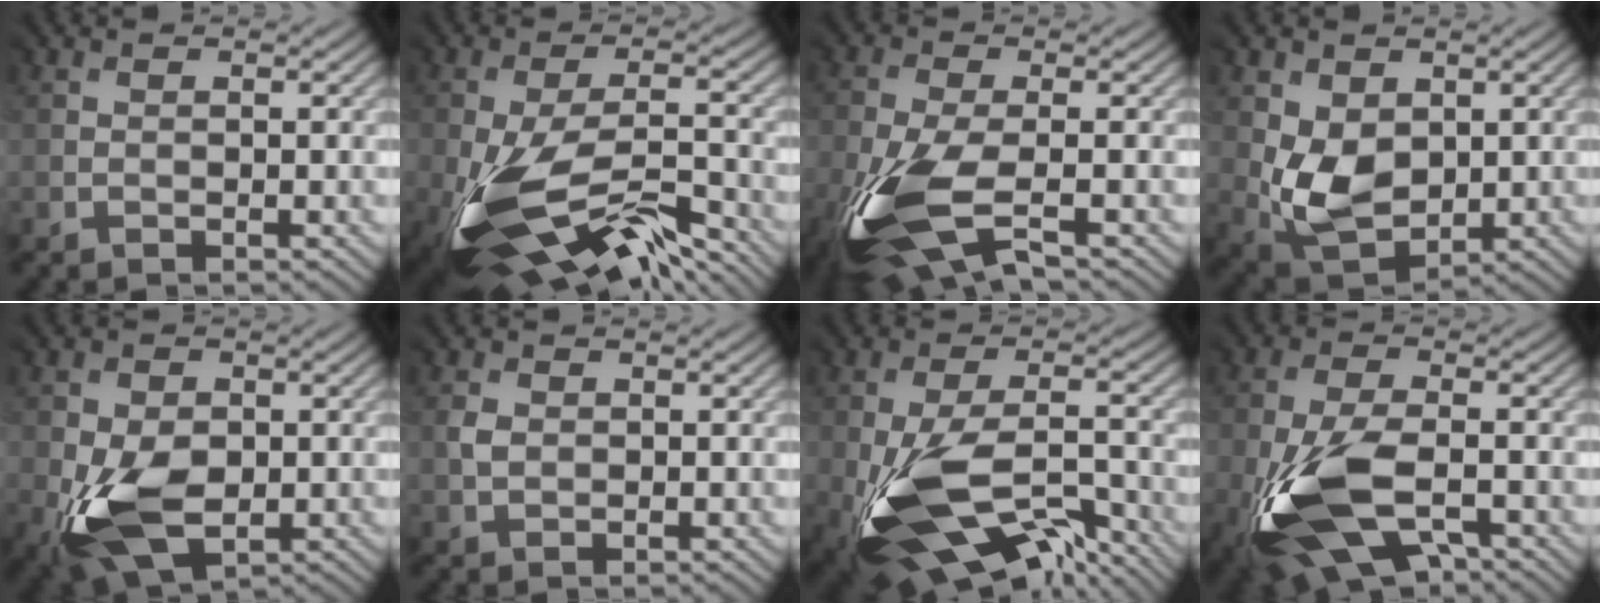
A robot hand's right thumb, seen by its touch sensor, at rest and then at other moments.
{"total": 13.5, "force": [-7.9, 4.9, 9.9], "torque": [-0.226, -0.041, -0.132]}
{"total": 10.7, "force": [-5.2, 3.7, 8.6], "torque": [-0.222, -0.023, -0.106]}
{"total": 6.7, "force": [0.8, 5.1, 4.3], "torque": [-0.114, -0.008, 0.019]}
{"total": 8.0, "force": [-2.1, 5.3, 5.6], "torque": [-0.139, -0.024, -0.039]}
{"total": 1.4, "force": [0.3, 1.3, 0.3], "torque": [-0.006, -0.001, 0.005]}
{"total": 14.1, "force": [-6.6, 6.2, 10.7], "torque": [-0.237, -0.028, -0.110]}
{"total": 11.7, "force": [-4.9, 5.5, 9.1], "torque": [-0.222, -0.018, -0.099]}